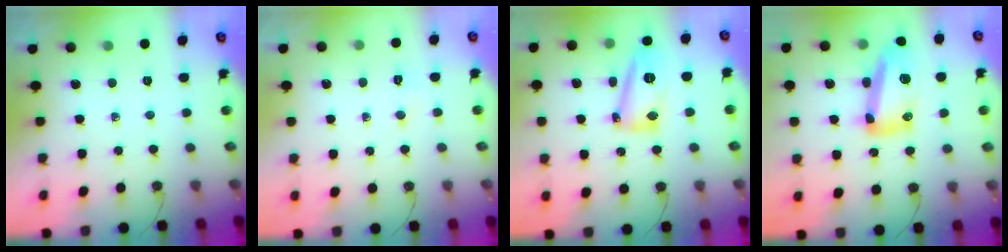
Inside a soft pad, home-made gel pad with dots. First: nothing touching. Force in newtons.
{"total": 3.2, "press": 3.2, "slide": 0.4}
{"total": 14.0, "press": 14.0, "slide": 1.2}
{"total": 14.8, "press": 14.8, "slide": 1.4}